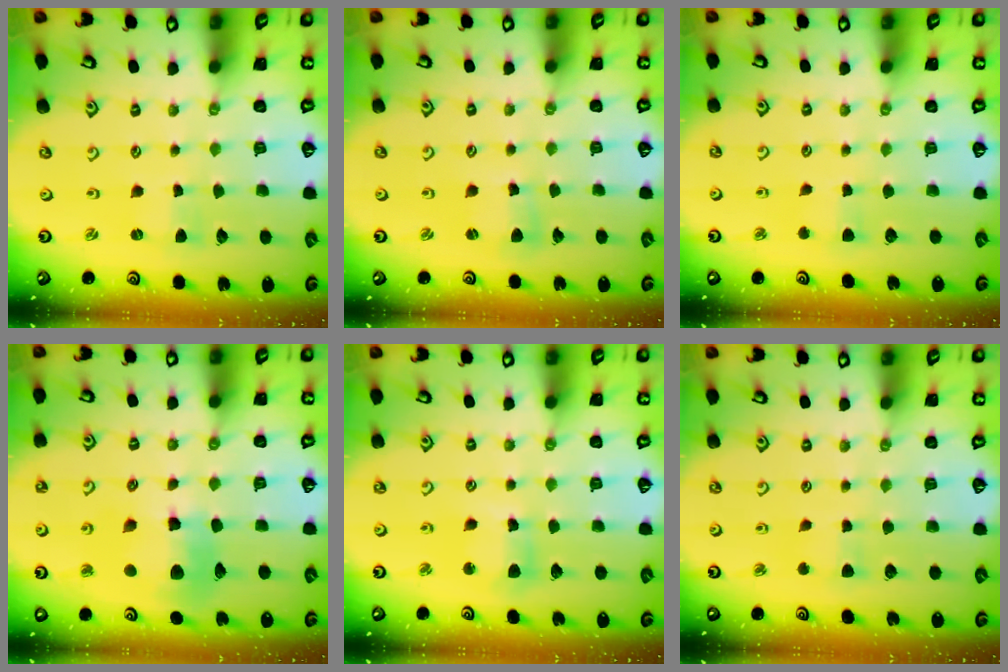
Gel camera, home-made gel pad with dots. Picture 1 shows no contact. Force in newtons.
{"total": 4.2, "press": 4.1, "slide": 0.4}
{"total": 2.8, "press": 2.8, "slide": 0.5}
{"total": 12.5, "press": 12.4, "slide": 1.7}
{"total": 8.4, "press": 8.3, "slide": 1.3}
{"total": 2.8, "press": 2.8, "slide": 0.5}